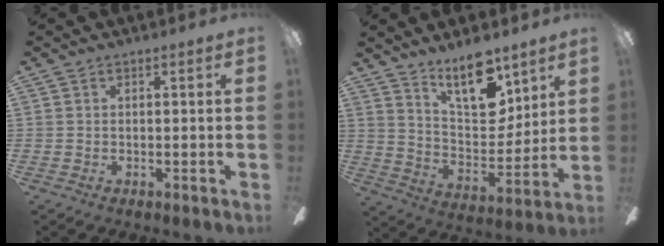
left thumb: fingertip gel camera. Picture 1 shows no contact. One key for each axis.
{"total": 16.1, "fx": 11.3, "fy": 7.0, "fz": 9.2, "tx": -0.142, "ty": -0.065, "tz": 0.198}